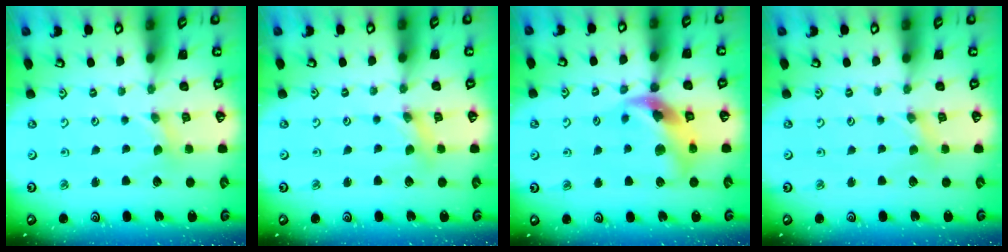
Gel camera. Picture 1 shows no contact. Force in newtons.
{"total": 1.5, "press": 1.4, "slide": 0.3}
{"total": 12.9, "press": 12.7, "slide": 1.7}
{"total": 0.0}